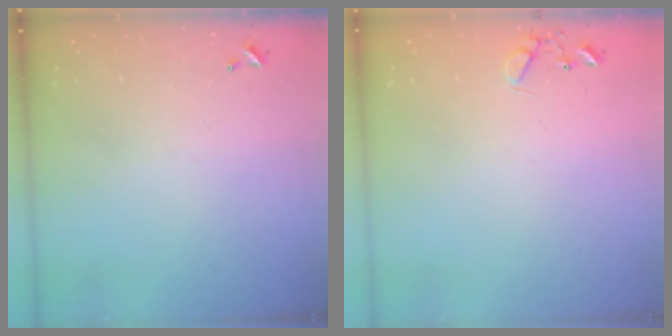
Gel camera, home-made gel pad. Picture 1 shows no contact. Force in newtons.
{"total": 6.1, "press": 6.1, "slide": 0.5}